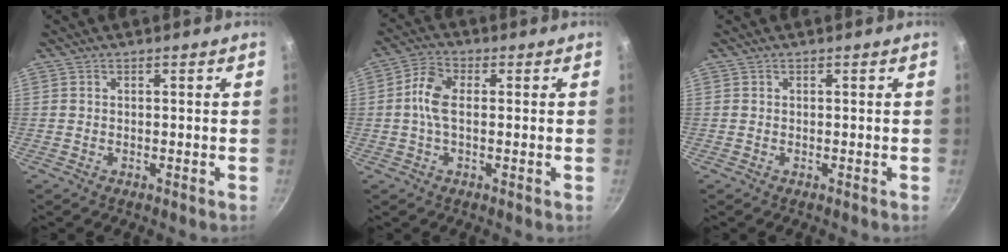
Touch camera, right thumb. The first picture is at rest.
{"total": 6.0, "force": [0.2, 3.1, 5.2], "torque": [-0.115, 0.017, -0.006]}
{"total": 0.0}